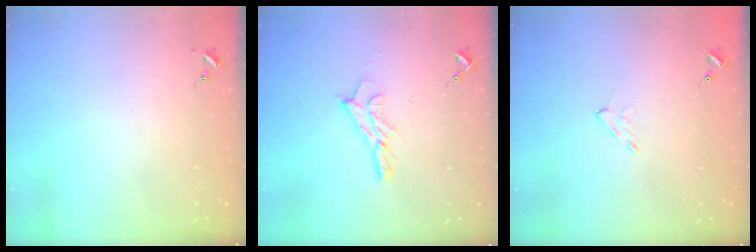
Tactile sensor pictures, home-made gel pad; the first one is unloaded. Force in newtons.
{"total": 9.9, "press": 9.9, "slide": 0.7}
{"total": 4.9, "press": 4.9, "slide": 0.6}